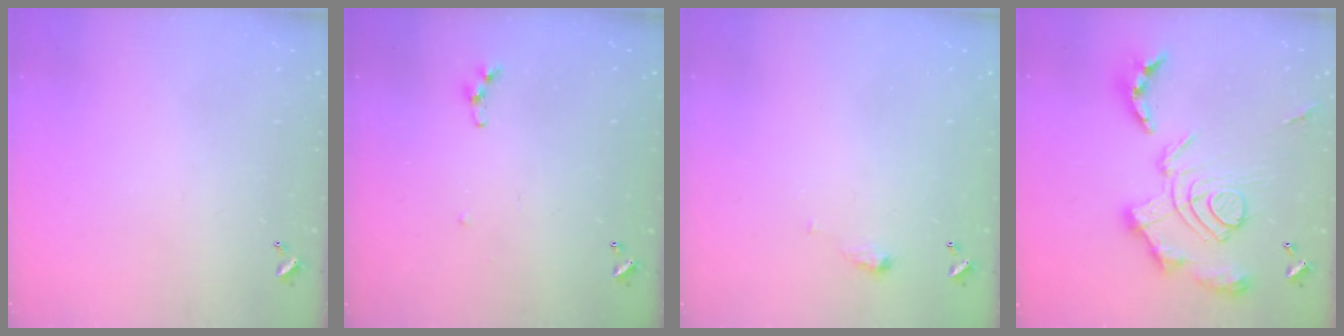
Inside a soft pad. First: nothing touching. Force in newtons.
{"total": 5.3, "press": 5.2, "slide": 0.6}
{"total": 2.9, "press": 2.9, "slide": 0.5}
{"total": 3.3, "press": 2.6, "slide": 2.0}